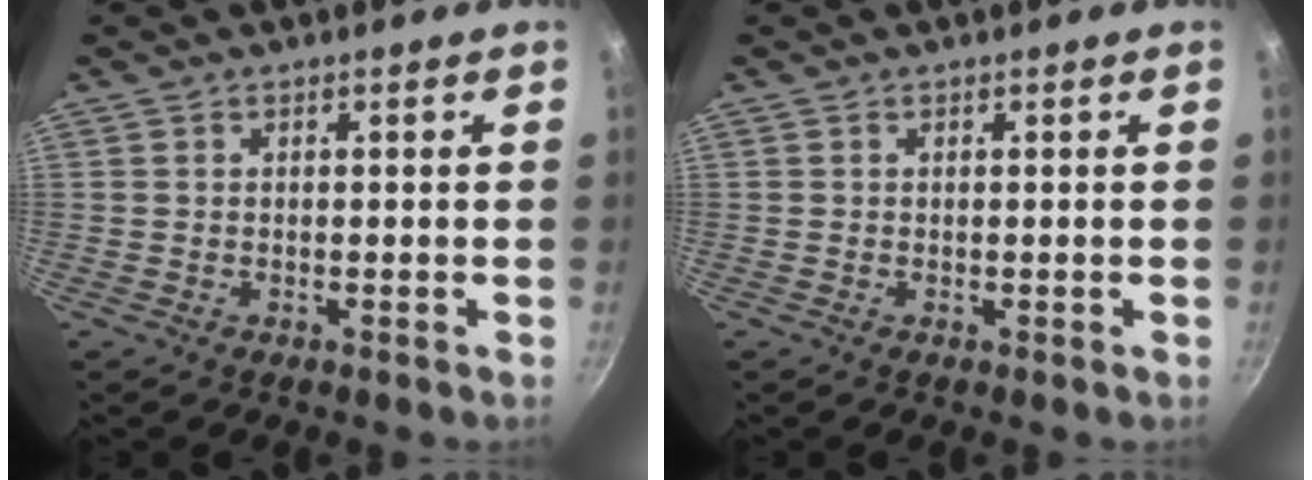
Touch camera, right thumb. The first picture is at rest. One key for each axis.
{"total": 0.0}